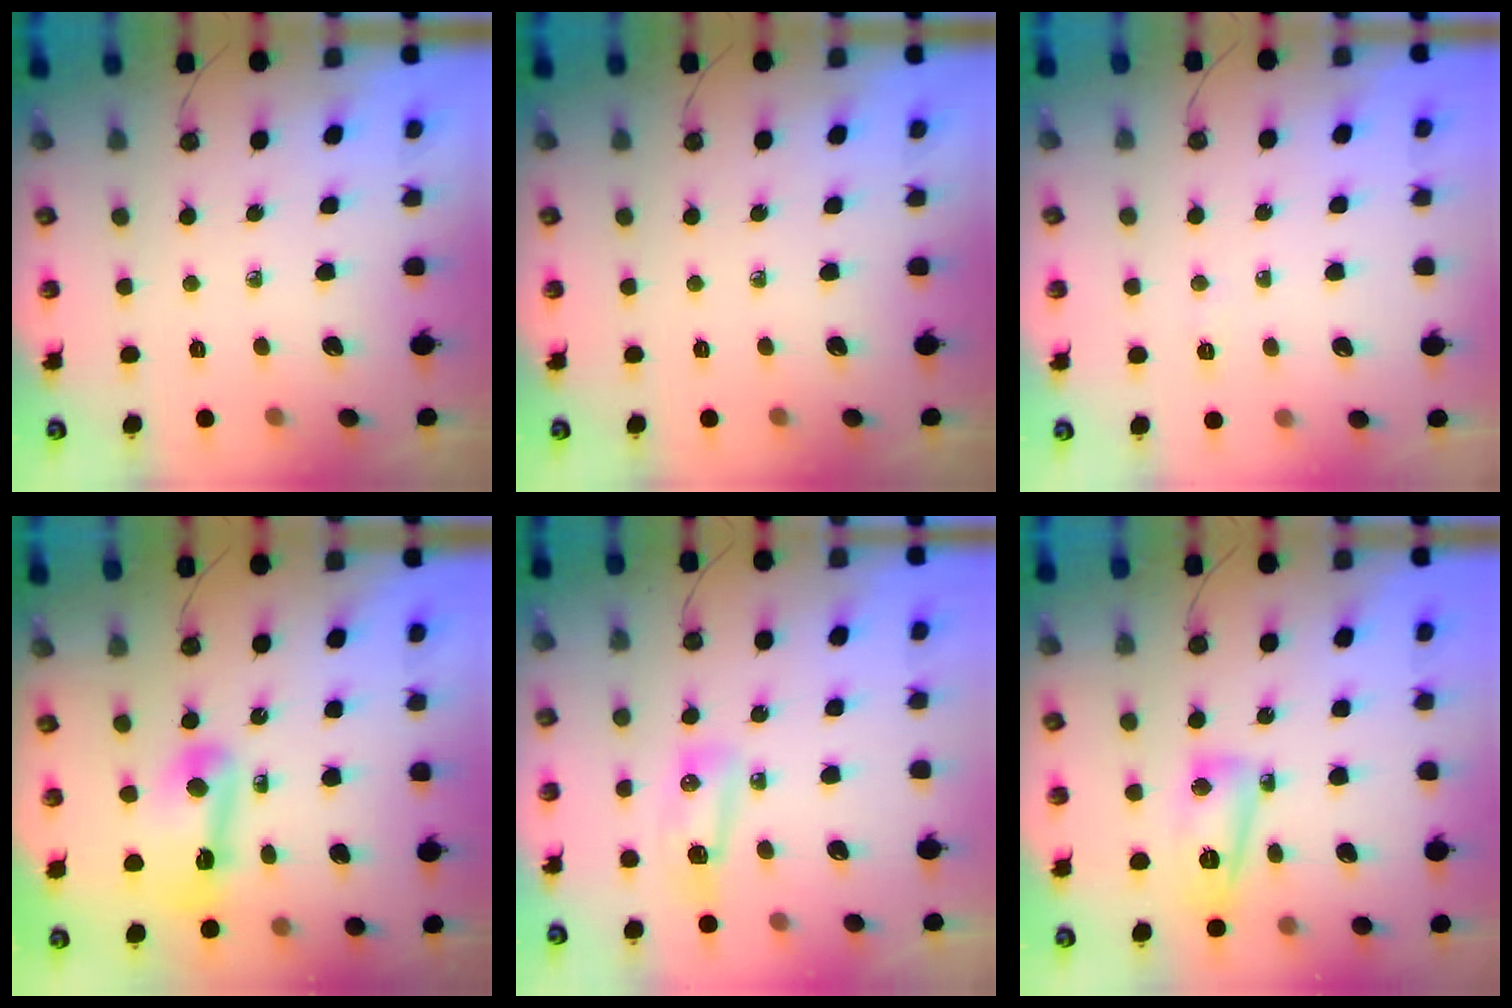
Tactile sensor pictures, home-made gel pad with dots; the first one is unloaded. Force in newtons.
{"total": 0.0}
{"total": 3.4, "press": 3.4, "slide": 0.4}
{"total": 13.2, "press": 13.2, "slide": 1.1}
{"total": 15.7, "press": 10.1, "slide": 12.1}
{"total": 11.5, "press": 11.4, "slide": 1.4}